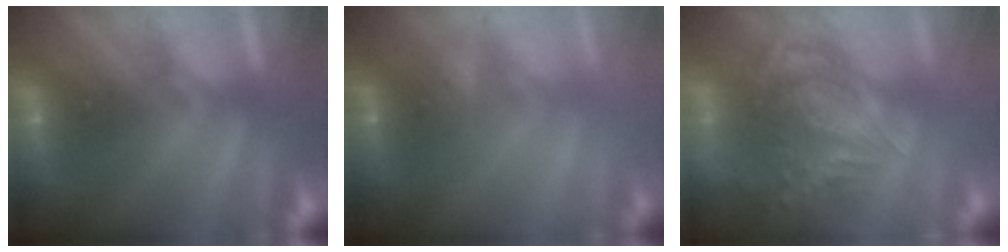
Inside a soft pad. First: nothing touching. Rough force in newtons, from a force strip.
{"total": 2.2}
{"total": 5.5}